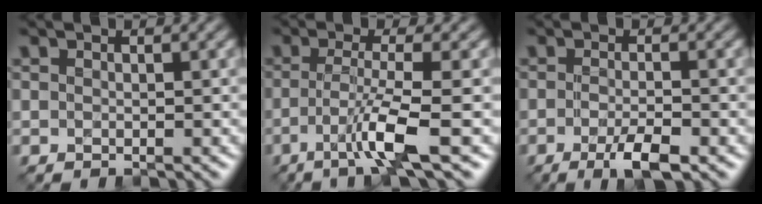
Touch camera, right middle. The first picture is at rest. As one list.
[{"total": 4.7, "force": [-2.1, 0.3, 4.2], "torque": [-0.074, -0.003, -0.043]}, {"total": 3.4, "force": [-2.1, 0.5, 2.6], "torque": [-0.044, -0.004, -0.033]}]